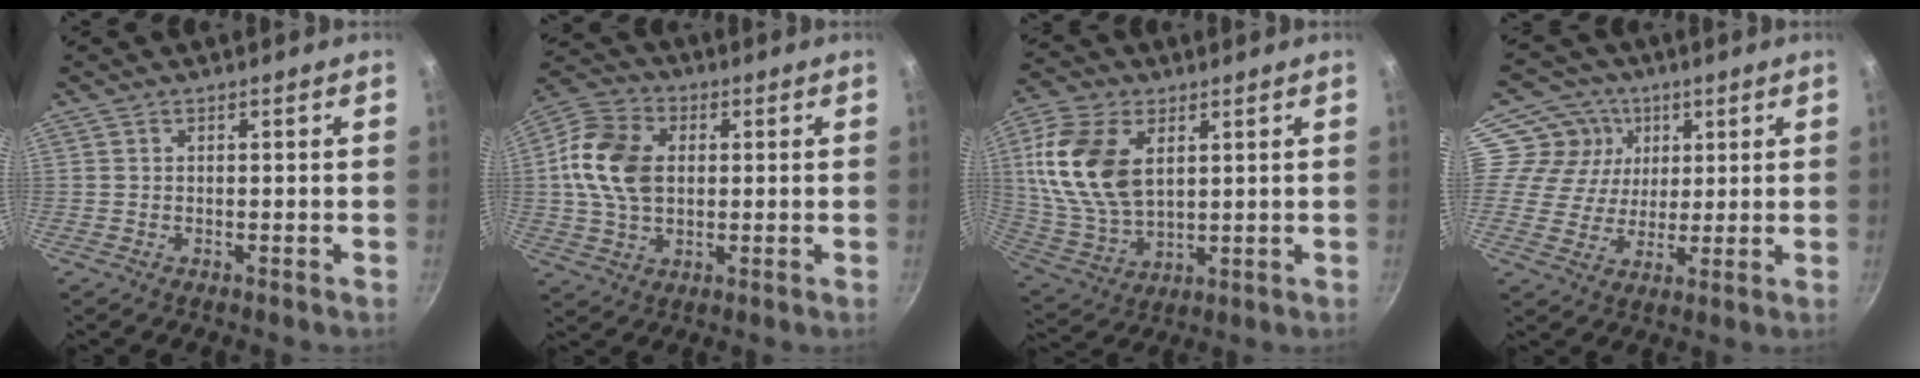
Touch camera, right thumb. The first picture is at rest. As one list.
[{"total": 13.4, "force": [1.4, 9.5, 9.4], "torque": [-0.159, 0.011, 0.014]}, {"total": 16.5, "force": [4.5, 10.0, 12.3], "torque": [-0.230, -0.013, 0.097]}, {"total": 9.3, "force": [3.6, 8.3, 2.2], "torque": [0.006, -0.022, 0.048]}]